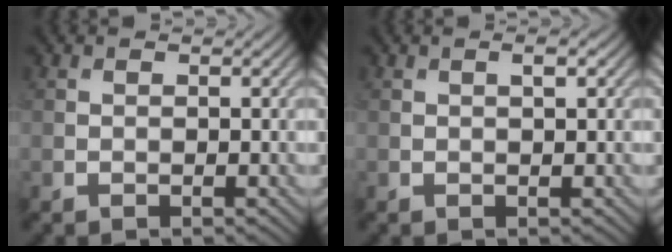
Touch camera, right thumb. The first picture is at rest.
{"total": 0.9, "force": [0.3, 0.1, 0.9], "torque": [-0.014, 0.003, 0.005]}